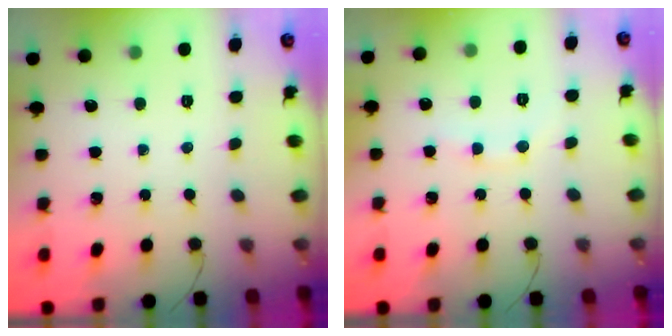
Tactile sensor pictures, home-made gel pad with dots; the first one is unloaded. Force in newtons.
{"total": 6.1, "press": 6.0, "slide": 1.5}